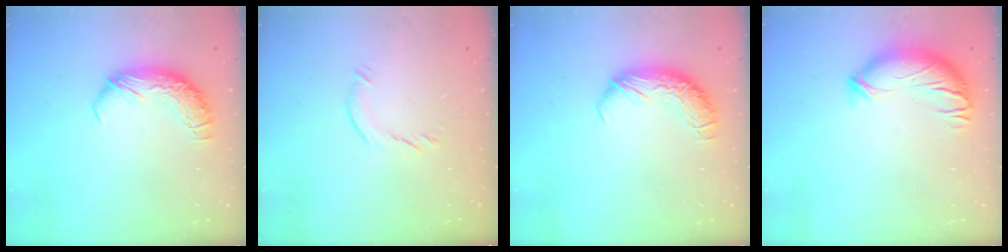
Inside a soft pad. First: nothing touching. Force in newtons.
{"total": 5.5, "press": 5.4, "slide": 0.8}
{"total": 0.0}
{"total": 3.5, "press": 2.6, "slide": 2.4}